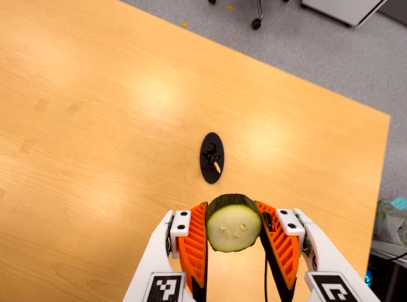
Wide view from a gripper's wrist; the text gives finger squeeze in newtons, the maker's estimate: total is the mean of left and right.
{"total": 11.3, "left": 11.1, "right": 11.5}